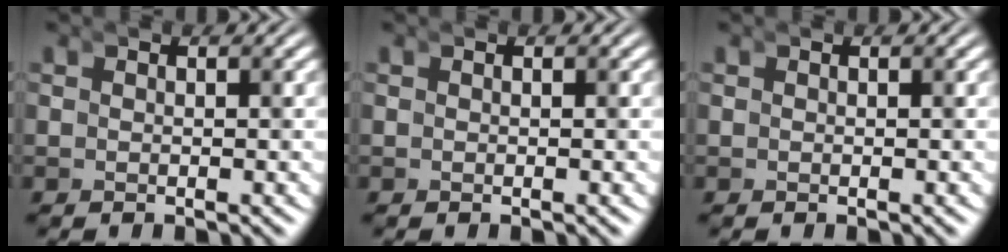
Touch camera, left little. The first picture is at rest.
{"total": 0.0}
{"total": 0.0}